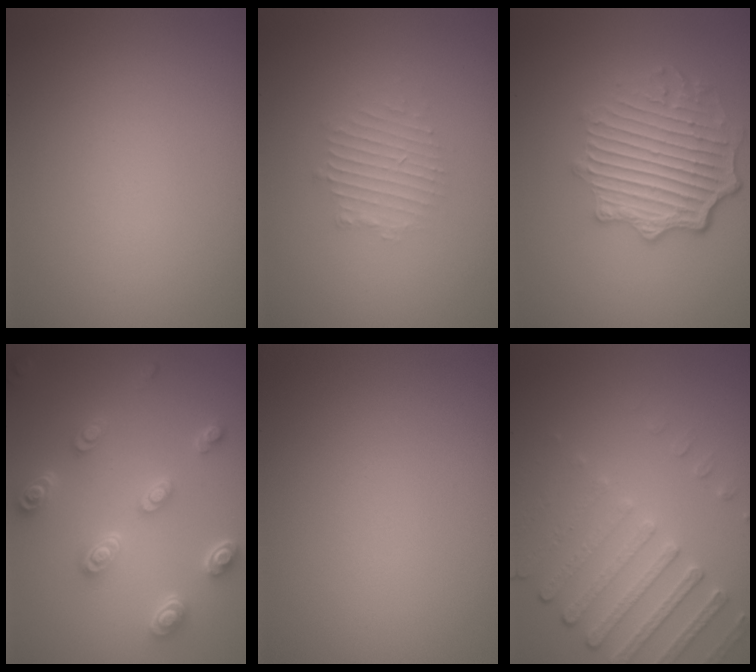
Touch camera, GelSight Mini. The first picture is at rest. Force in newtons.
{"total": 2.1, "press": 2.1, "slide": 0.4}
{"total": 5.9, "press": 4.6, "slide": 3.8}
{"total": 4.4, "press": 3.6, "slide": 2.6}
{"total": 0.0}
{"total": 4.5, "press": 3.4, "slide": 2.9}